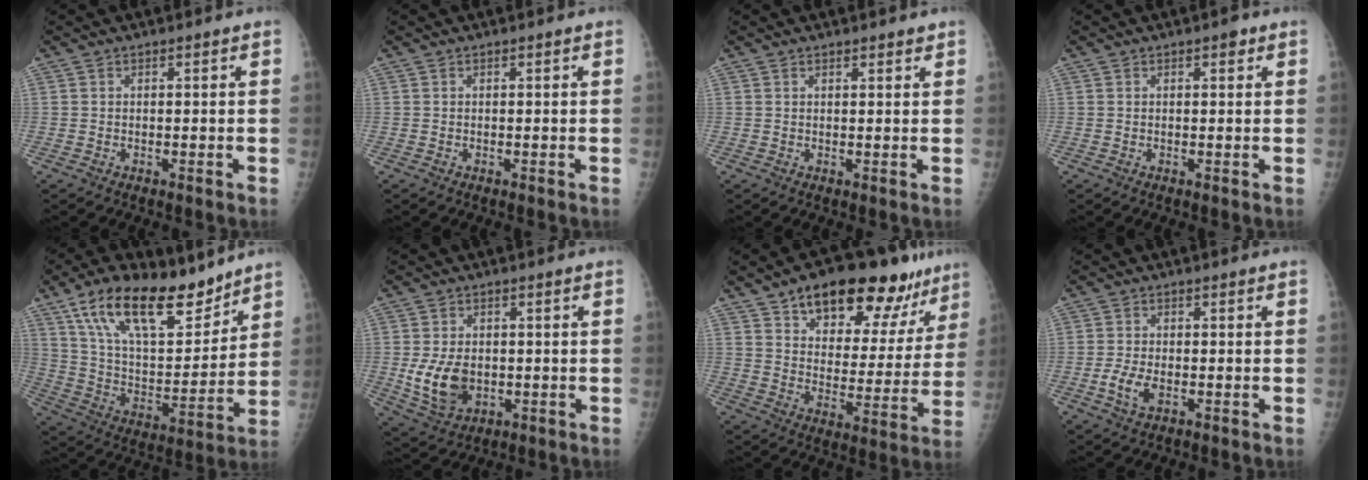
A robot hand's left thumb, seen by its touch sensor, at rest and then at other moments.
{"total": 0.0}
{"total": 1.5, "force": [1.2, 0.4, 0.7], "torque": [-0.007, -0.004, 0.017]}
{"total": 1.2, "force": [0.6, 0.6, 0.9], "torque": [-0.007, 0.001, 0.006]}
{"total": 21.9, "force": [14.8, 9.3, 13.2], "torque": [-0.191, -0.060, 0.263]}
{"total": 9.0, "force": [-0.9, 6.3, 6.4], "torque": [-0.103, -0.006, -0.002]}
{"total": 21.8, "force": [14.8, 10.4, 12.3], "torque": [-0.126, -0.050, 0.216]}
{"total": 4.1, "force": [-1.3, 2.1, 3.2], "torque": [-0.073, 0.001, -0.025]}